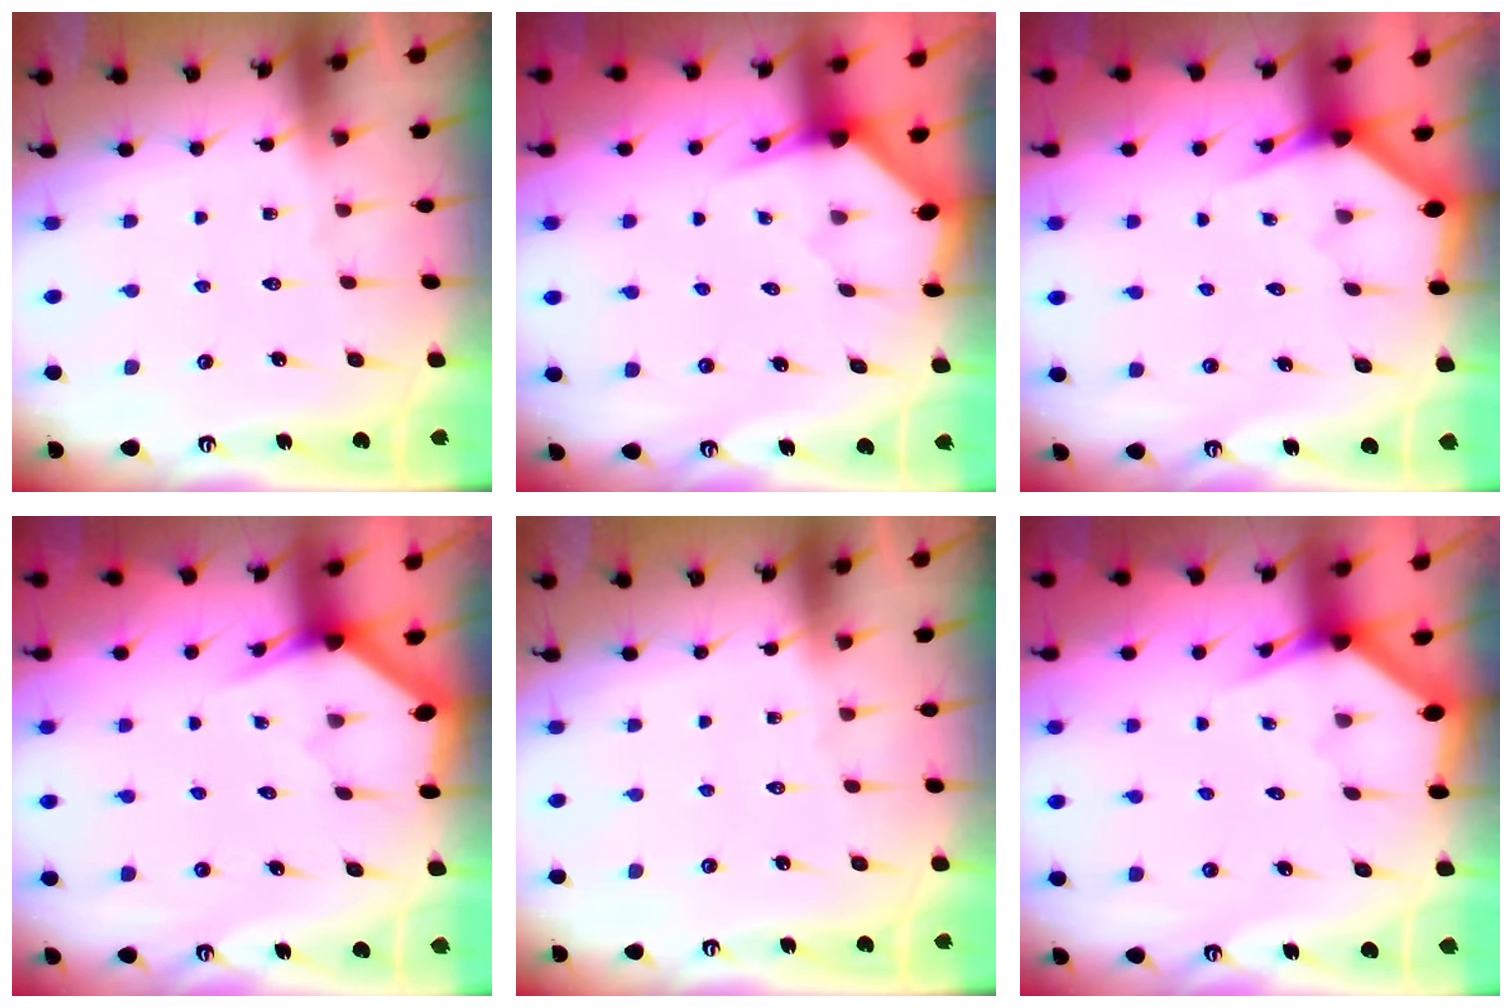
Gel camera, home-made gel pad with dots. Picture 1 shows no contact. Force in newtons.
{"total": 3.0, "press": 3.0, "slide": 0.2}
{"total": 2.7, "press": 2.7, "slide": 0.1}
{"total": 3.1, "press": 3.1, "slide": 0.2}
{"total": 0.0}
{"total": 2.8, "press": 2.8, "slide": 0.1}